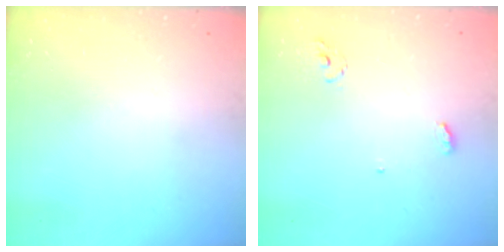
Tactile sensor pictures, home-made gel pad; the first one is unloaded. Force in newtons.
{"total": 3.6, "press": 3.5, "slide": 0.3}